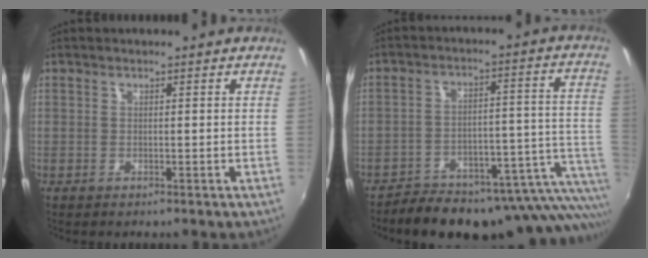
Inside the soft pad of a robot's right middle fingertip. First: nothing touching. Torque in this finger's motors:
{"motor_torque": [1.19, -0.95, 0.30, 0.11]}